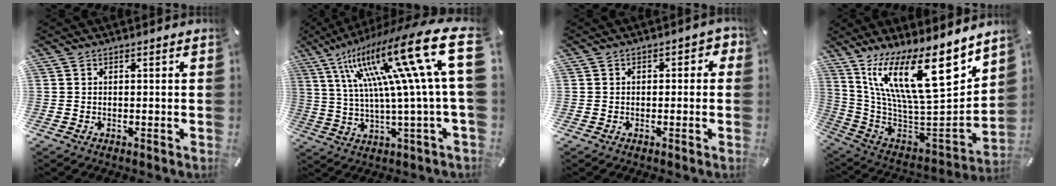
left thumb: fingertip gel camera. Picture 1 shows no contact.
{"total": 31.3, "force": [10.1, 7.3, 28.8], "torque": [-0.503, -0.067, 0.157]}
{"total": 2.0, "force": [-0.7, 1.4, 1.2], "torque": [-0.023, 0.011, -0.015]}
{"total": 23.4, "force": [13.2, 7.9, 17.7], "torque": [-0.290, -0.115, 0.220]}